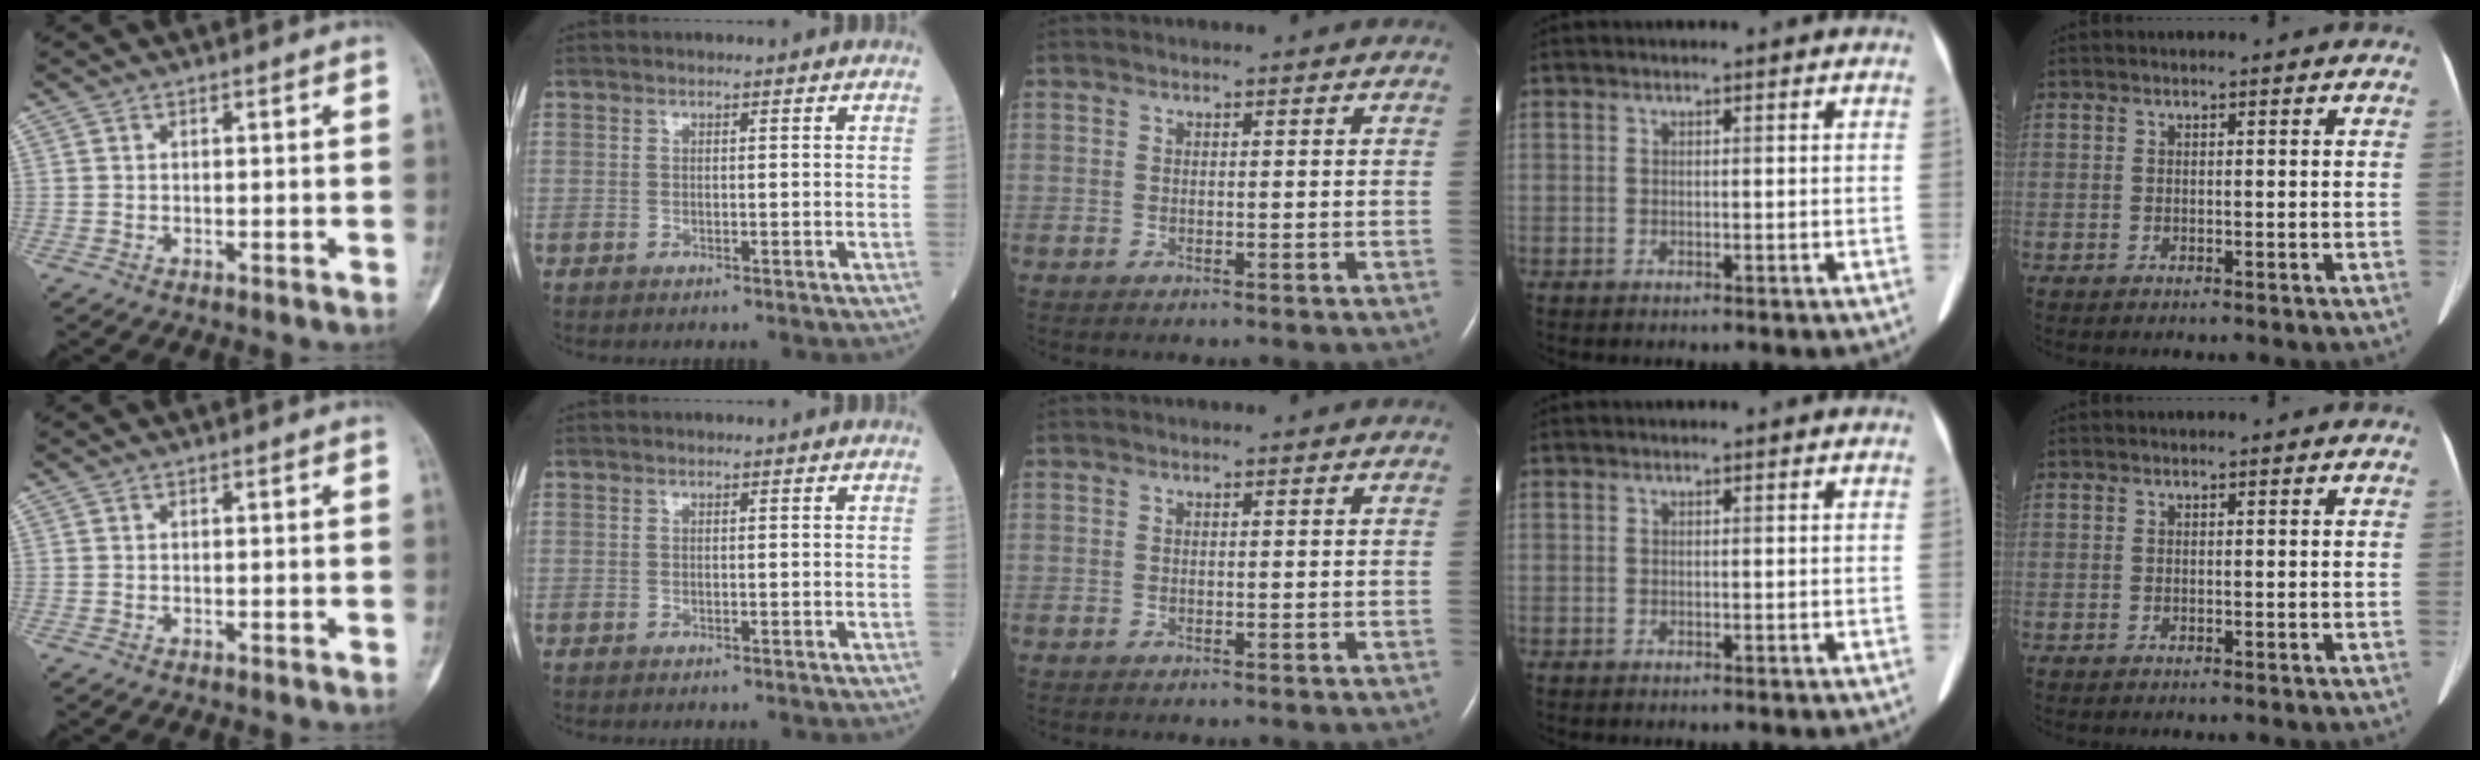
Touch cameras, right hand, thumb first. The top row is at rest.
{}